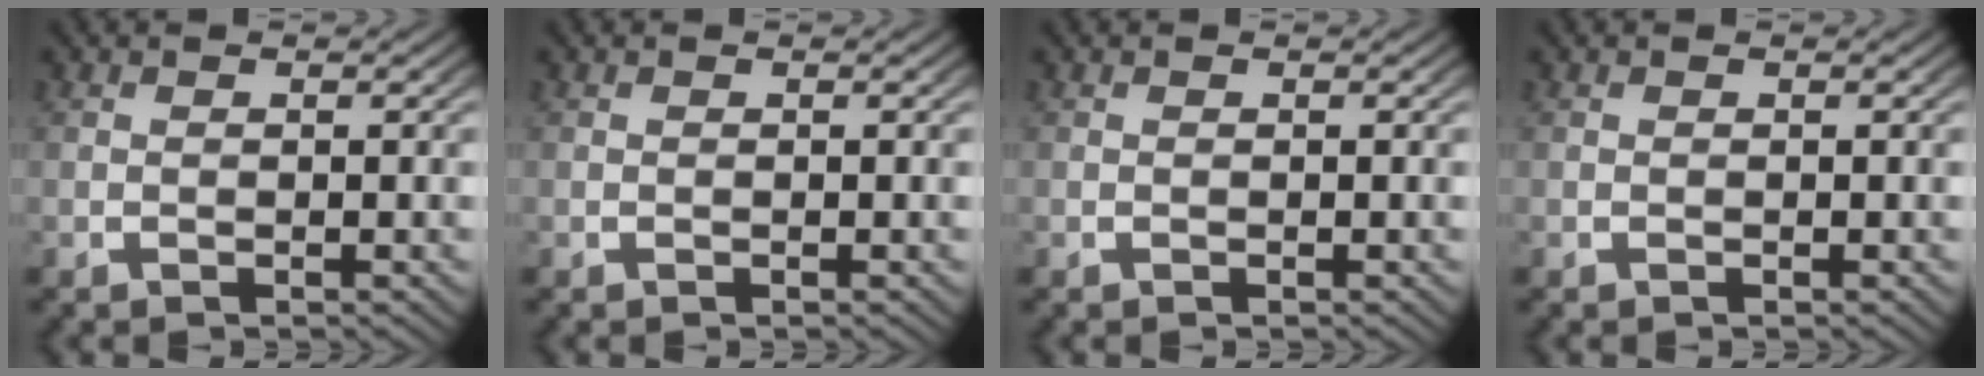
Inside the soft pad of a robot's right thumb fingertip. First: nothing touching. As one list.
[{"total": 0.0}, {"total": 0.0}, {"total": 0.0}]